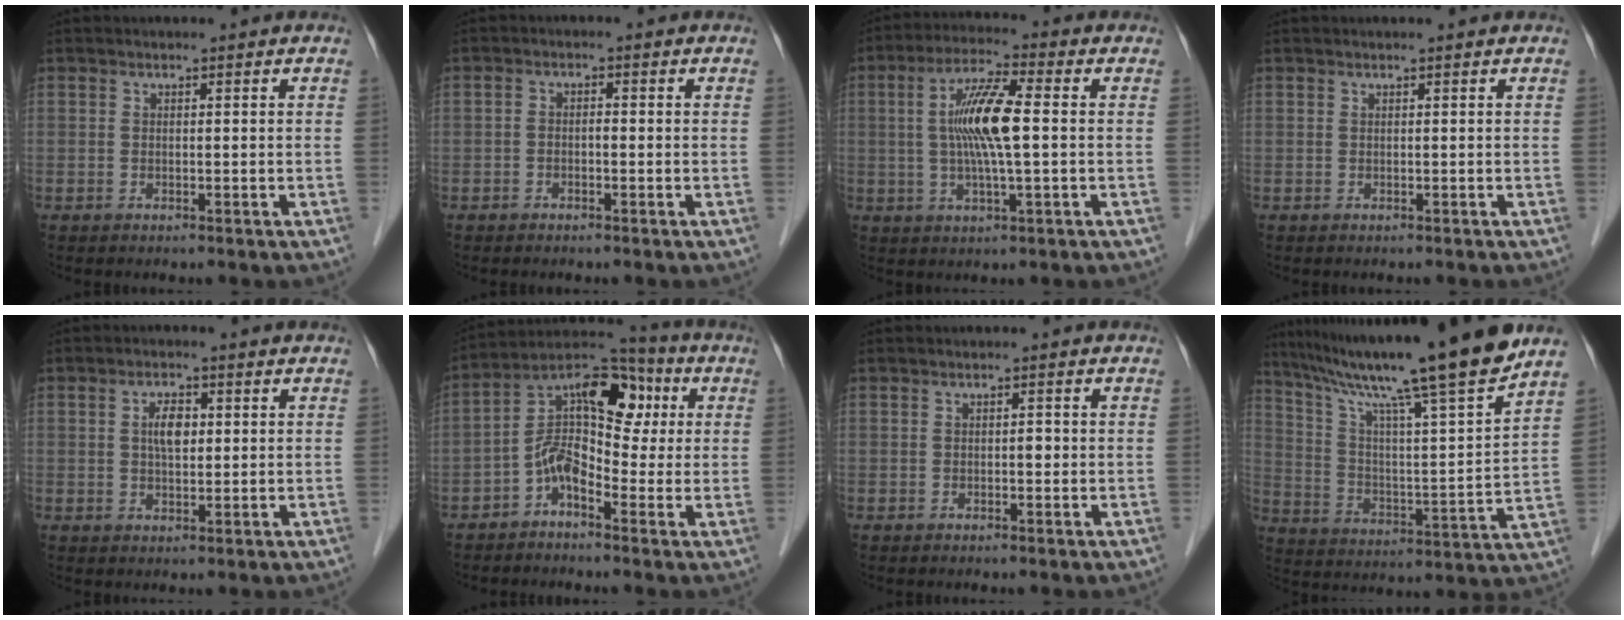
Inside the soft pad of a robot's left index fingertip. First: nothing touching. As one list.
[{"total": 1.3, "force": [-0.4, 0.7, 1.0], "torque": [-0.019, 0.009, -0.010]}, {"total": 9.5, "force": [0.5, 1.0, 9.4], "torque": [-0.189, 0.005, 0.003]}, {"total": 0.7, "force": [-0.6, 0.0, 0.4], "torque": [-0.002, 0.001, -0.005]}, {"total": 3.4, "force": [0.7, 1.7, 2.8], "torque": [-0.061, 0.008, 0.011]}, {"total": 11.0, "force": [0.0, 6.0, 9.2], "torque": [-0.165, 0.055, -0.013]}, {"total": 0.9, "force": [-0.1, 0.5, 0.7], "torque": [-0.011, 0.003, -0.005]}, {"total": 20.8, "force": [16.9, -1.4, 12.1], "torque": [-0.201, -0.015, 0.263]}]